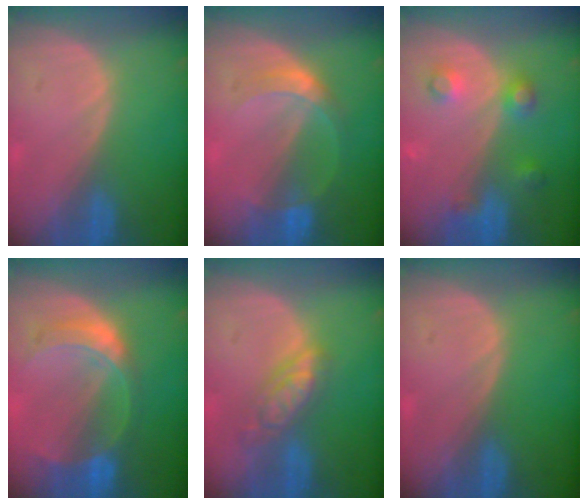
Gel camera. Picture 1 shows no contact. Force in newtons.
{"total": 5.1, "press": 4.8, "slide": 1.8}
{"total": 4.5, "press": 4.5, "slide": 0.1}
{"total": 7.6, "press": 6.6, "slide": 3.8}
{"total": 5.7, "press": 5.1, "slide": 2.6}
{"total": 0.0}